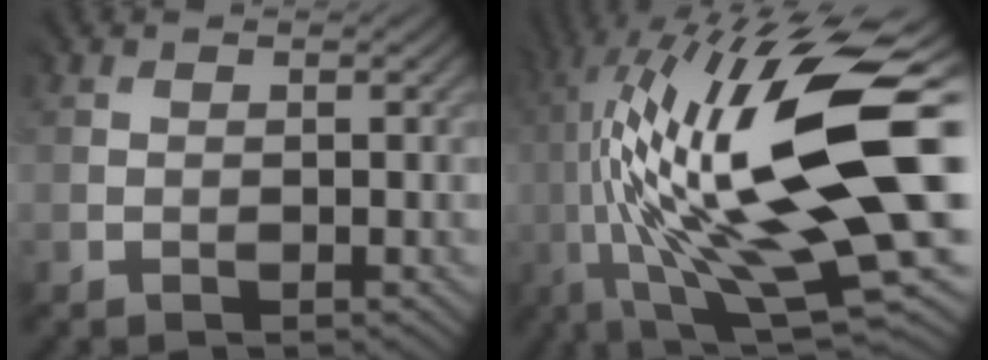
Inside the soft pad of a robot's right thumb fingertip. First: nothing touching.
{"total": 19.5, "force": [1.9, 5.2, 18.7], "torque": [-0.335, -0.004, 0.054]}